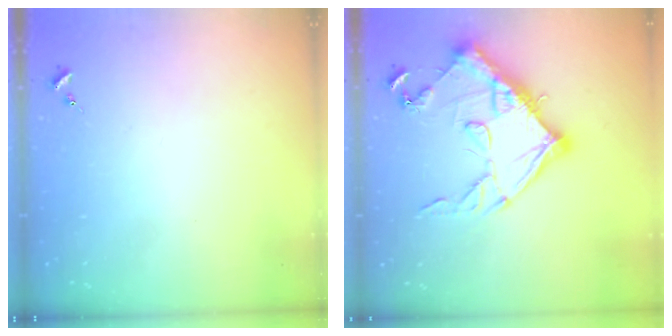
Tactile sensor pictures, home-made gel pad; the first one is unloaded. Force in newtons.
{"total": 15.4, "press": 15.4, "slide": 0.9}